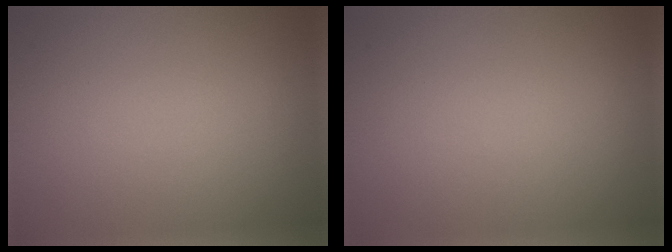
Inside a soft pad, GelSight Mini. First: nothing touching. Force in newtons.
{"total": 0.0}